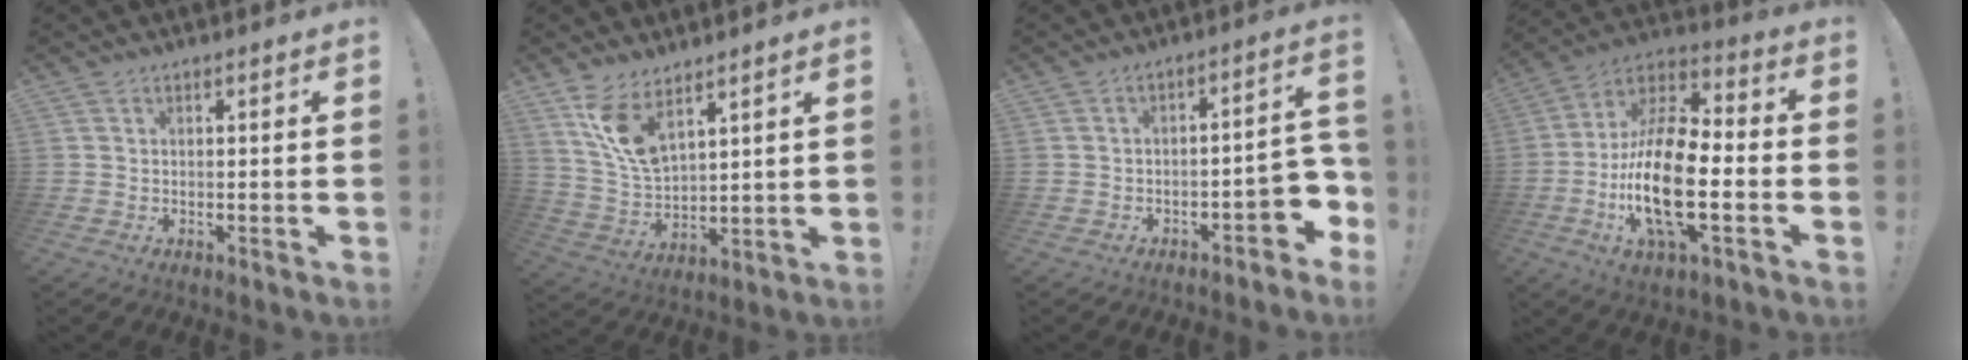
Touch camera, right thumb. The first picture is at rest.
{"total": 11.0, "force": [7.5, 4.4, 6.8], "torque": [-0.139, -0.041, 0.143]}
{"total": 6.3, "force": [-3.1, 2.8, 4.7], "torque": [-0.044, 0.011, -0.052]}
{"total": 22.5, "force": [-5.0, 9.6, 19.7], "torque": [-0.390, 0.017, -0.084]}